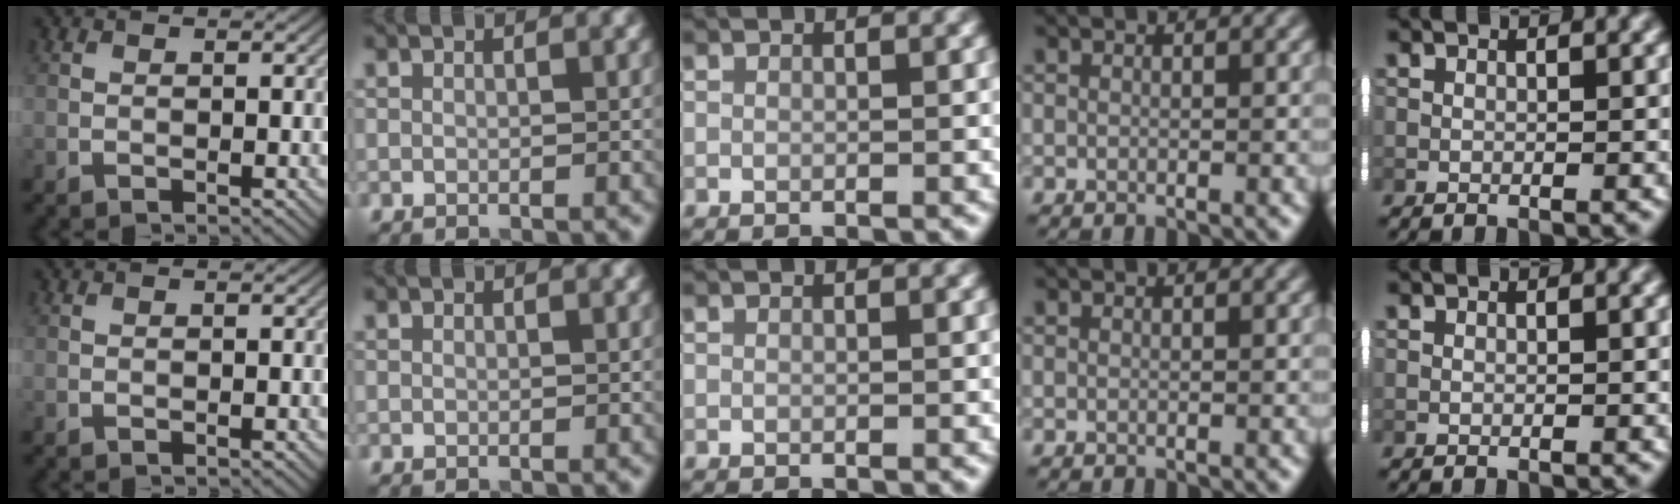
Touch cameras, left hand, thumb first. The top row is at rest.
{}